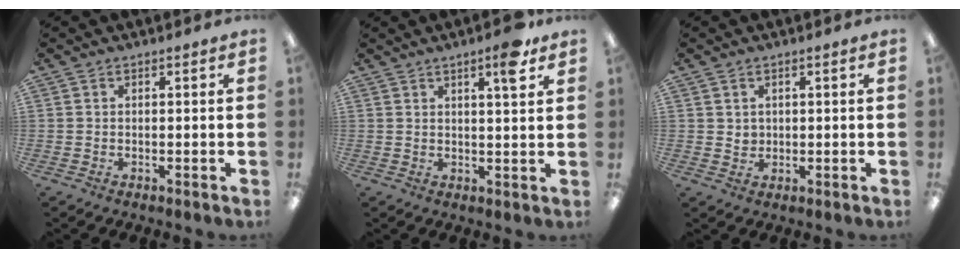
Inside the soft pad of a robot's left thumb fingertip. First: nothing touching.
{"total": 5.7, "force": [3.6, 0.8, 4.3], "torque": [-0.062, -0.014, 0.053]}
{"total": 2.3, "force": [1.1, 1.9, 0.8], "torque": [-0.011, 0.001, 0.017]}